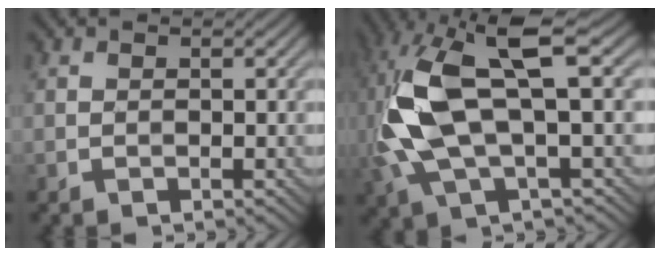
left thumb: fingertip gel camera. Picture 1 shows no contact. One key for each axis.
{"total": 13.1, "fx": 1.2, "fy": 4.9, "fz": 12.1, "tx": -0.287, "ty": 0.001, "tz": 0.024}